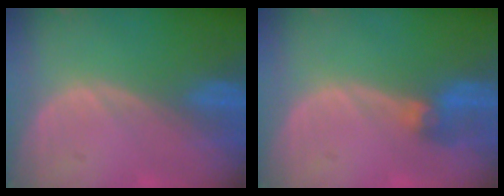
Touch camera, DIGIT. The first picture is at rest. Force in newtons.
{"total": 3.0, "press": 2.7, "slide": 1.4}